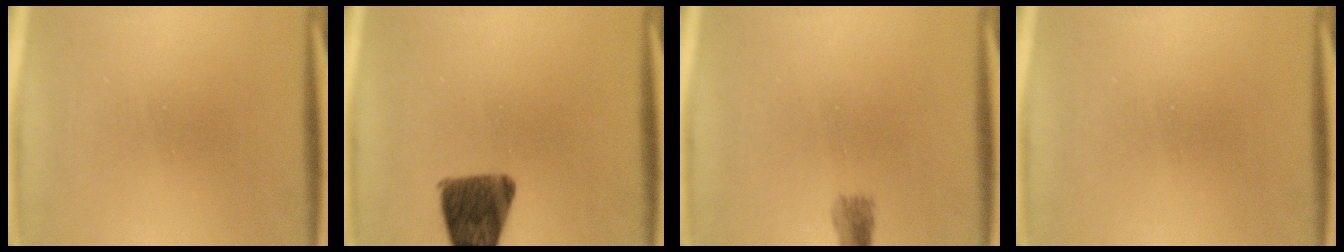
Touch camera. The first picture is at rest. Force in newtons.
{"total": 10.6}
{"total": 1.8}
{"total": 0.0}